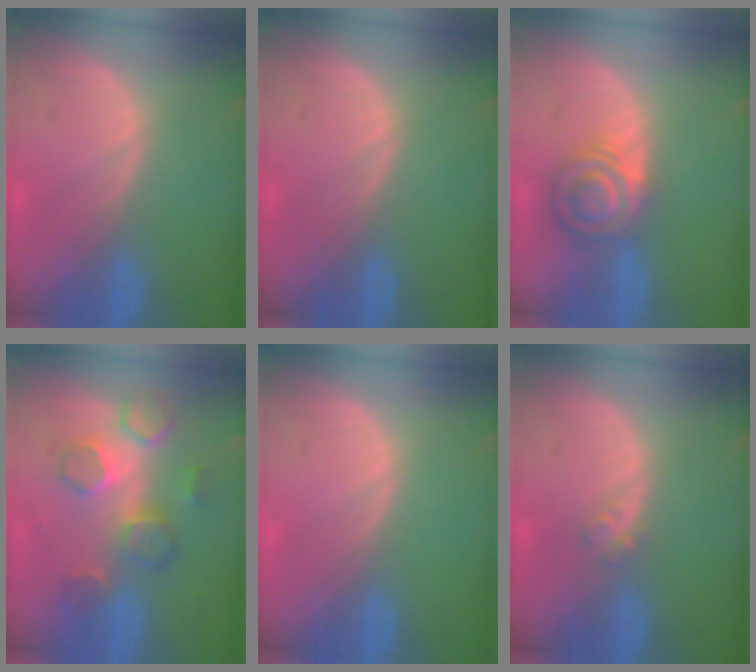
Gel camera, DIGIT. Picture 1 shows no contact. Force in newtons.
{"total": 0.0}
{"total": 5.9, "press": 5.9, "slide": 0.8}
{"total": 8.7, "press": 7.6, "slide": 4.3}
{"total": 0.0}
{"total": 1.6, "press": 1.4, "slide": 0.8}